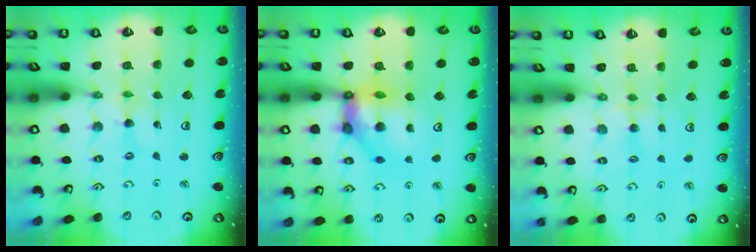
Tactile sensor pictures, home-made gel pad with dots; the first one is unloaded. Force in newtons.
{"total": 12.0, "press": 11.7, "slide": 2.4}
{"total": 3.4, "press": 3.4, "slide": 0.7}